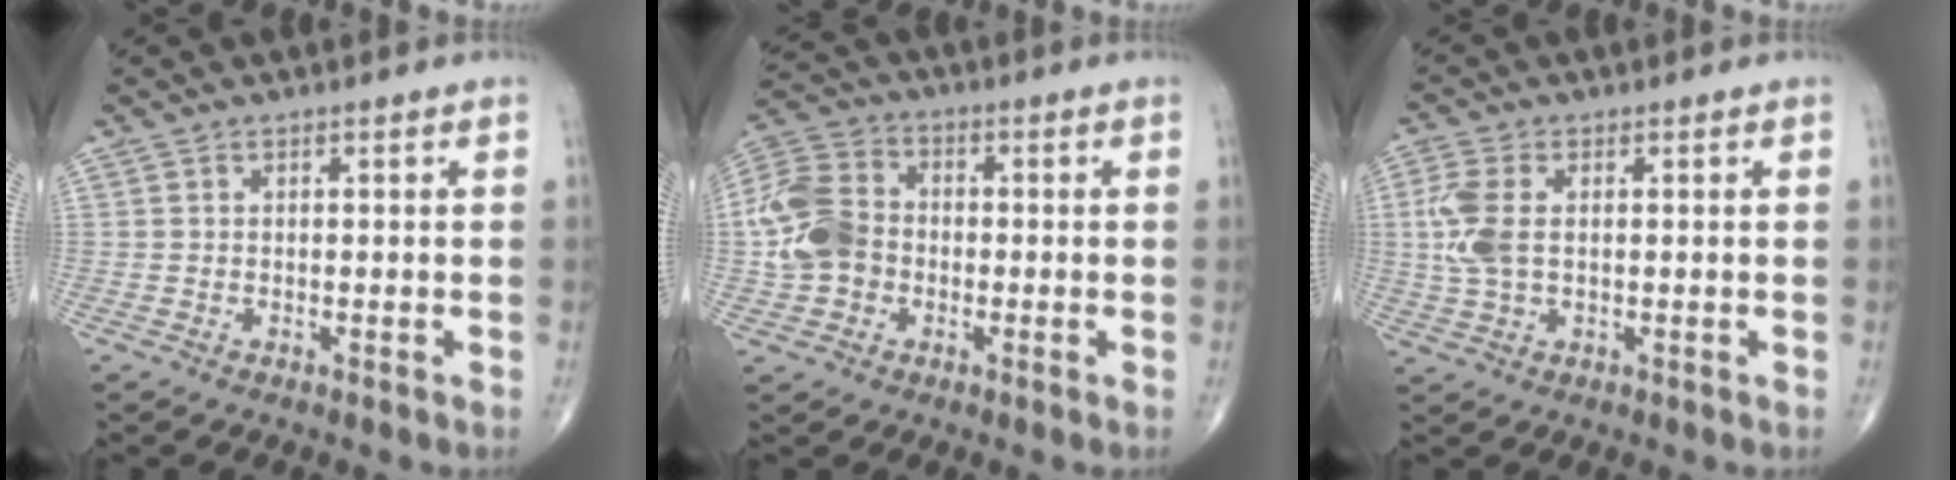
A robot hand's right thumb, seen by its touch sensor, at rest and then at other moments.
{"total": 11.3, "force": [-1.5, 9.0, 6.6], "torque": [-0.130, 0.031, -0.040]}
{"total": 6.9, "force": [0.5, 4.0, 5.6], "torque": [-0.146, 0.006, 0.009]}